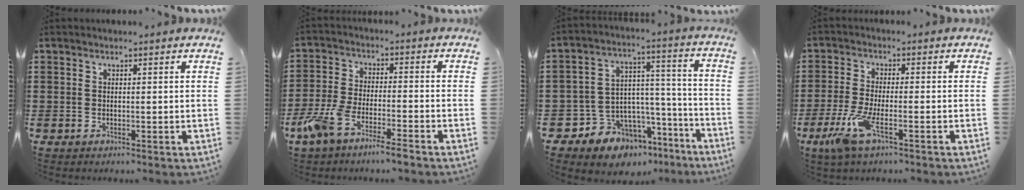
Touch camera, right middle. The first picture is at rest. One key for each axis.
{"total": 6.4, "fx": -4.9, "fy": 0.8, "fz": 4.0, "tx": -0.106, "ty": -0.015, "tz": -0.099}
{"total": 8.7, "fx": -7.0, "fy": 5.1, "fz": 0.8, "tx": -0.033, "ty": 0.017, "tz": -0.130}
{"total": 6.3, "fx": -3.0, "fy": 1.5, "fz": 5.3, "tx": -0.127, "ty": -0.018, "tz": -0.058}